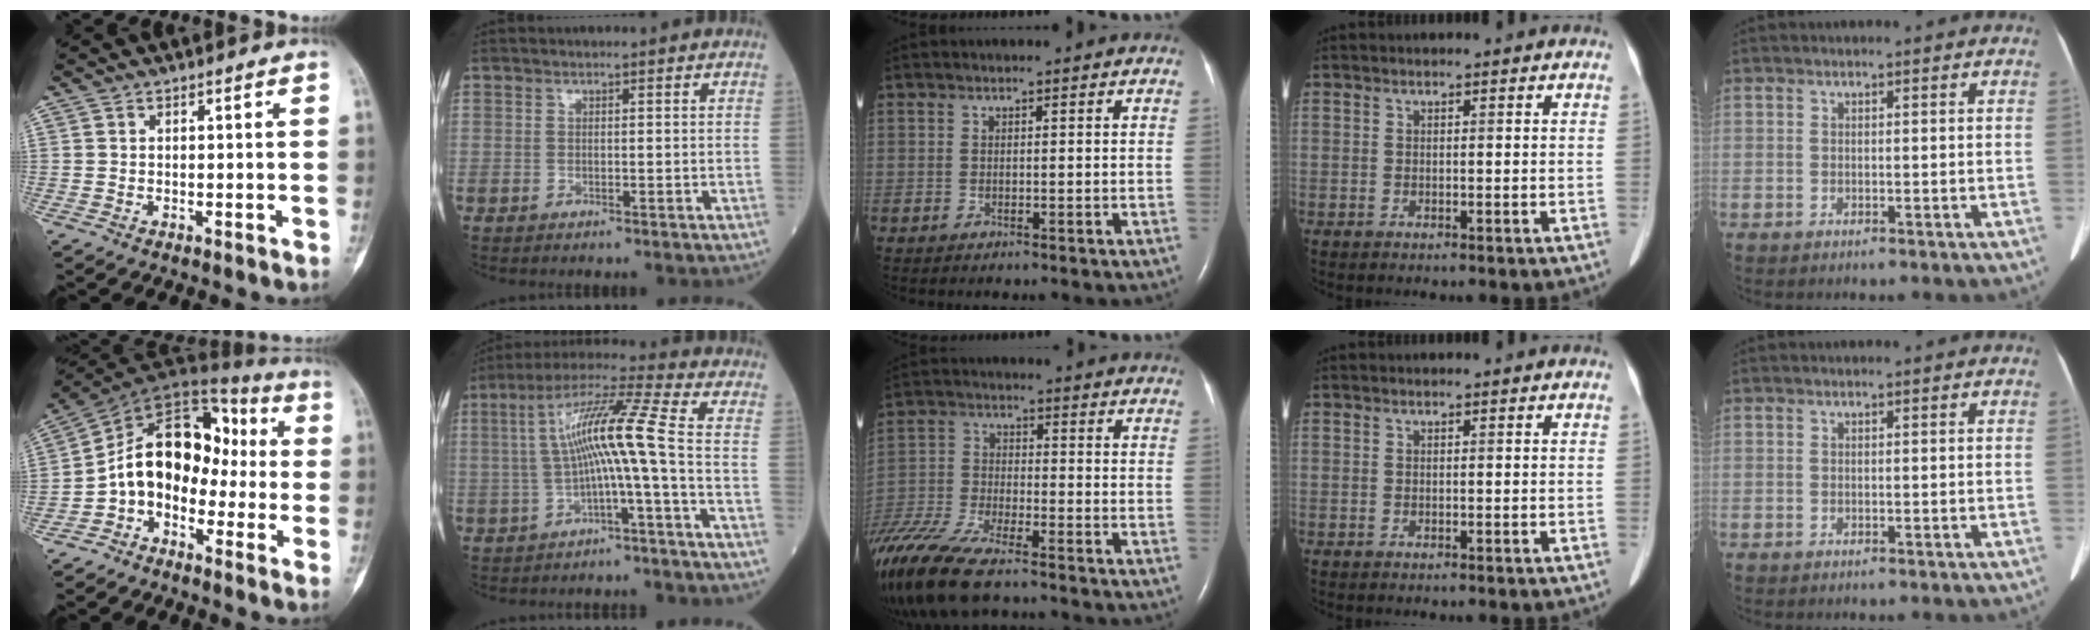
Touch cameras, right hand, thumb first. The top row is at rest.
{"thumb": {"total": 15.1, "force": [-2.1, 10.9, 10.3], "torque": [-0.130, 0.071, -0.050]}, "index": {"total": 11.2, "force": [-1.2, -0.4, 11.2], "torque": [-0.210, 0.032, -0.022]}, "middle": {"total": 15.8, "force": [-12.3, 3.1, 9.4], "torque": [-0.219, -0.041, -0.226]}}